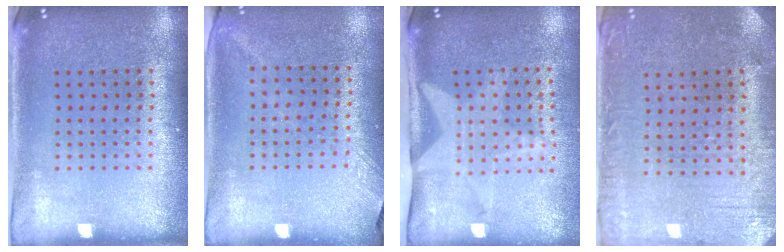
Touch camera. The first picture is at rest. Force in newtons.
{"total": 1.2, "press": 0.9, "slide": 0.7}
{"total": 2.1, "press": 1.5, "slide": 1.5}
{"total": 0.6, "press": 0.4, "slide": 0.5}